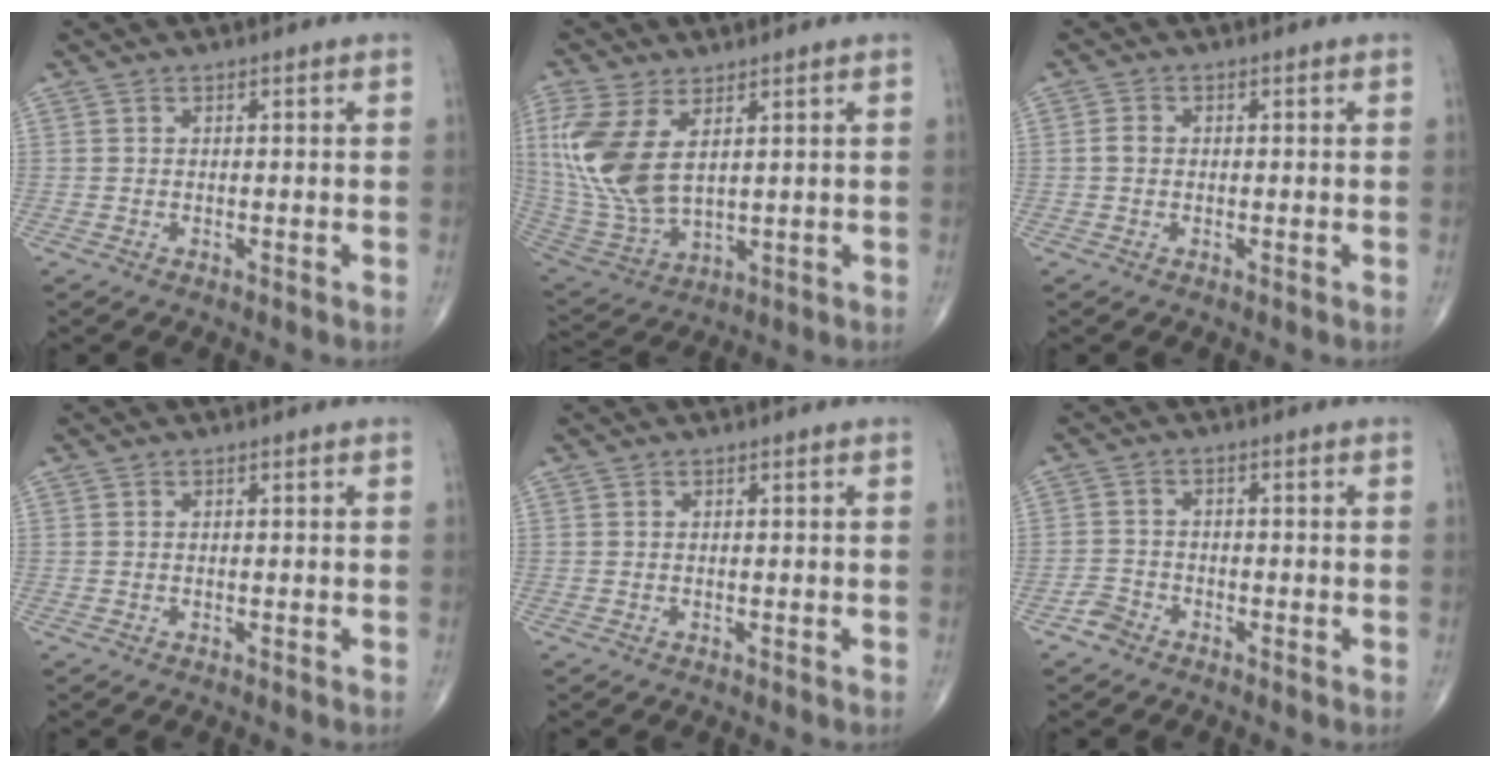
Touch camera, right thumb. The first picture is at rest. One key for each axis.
{"total": 14.3, "fx": 4.1, "fy": 7.5, "fz": 11.5, "tx": -0.258, "ty": -0.016, "tz": 0.098}
{"total": 1.6, "fx": -0.1, "fy": 1.3, "fz": 0.9, "tx": -0.014, "ty": 0.004, "tz": -0.003}
{"total": 0.0}
{"total": 0.0}
{"total": 2.6, "fx": -1.9, "fy": 1.6, "fz": 0.4, "tx": -0.005, "ty": 0.009, "tz": -0.042}